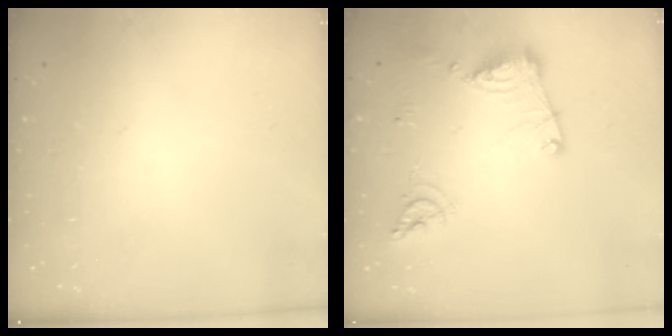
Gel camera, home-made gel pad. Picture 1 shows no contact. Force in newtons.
{"total": 13.6, "press": 13.5, "slide": 1.5}